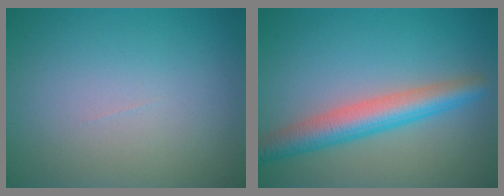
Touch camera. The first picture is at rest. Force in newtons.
{"total": 5.0, "press": 5.0, "slide": 0.1}